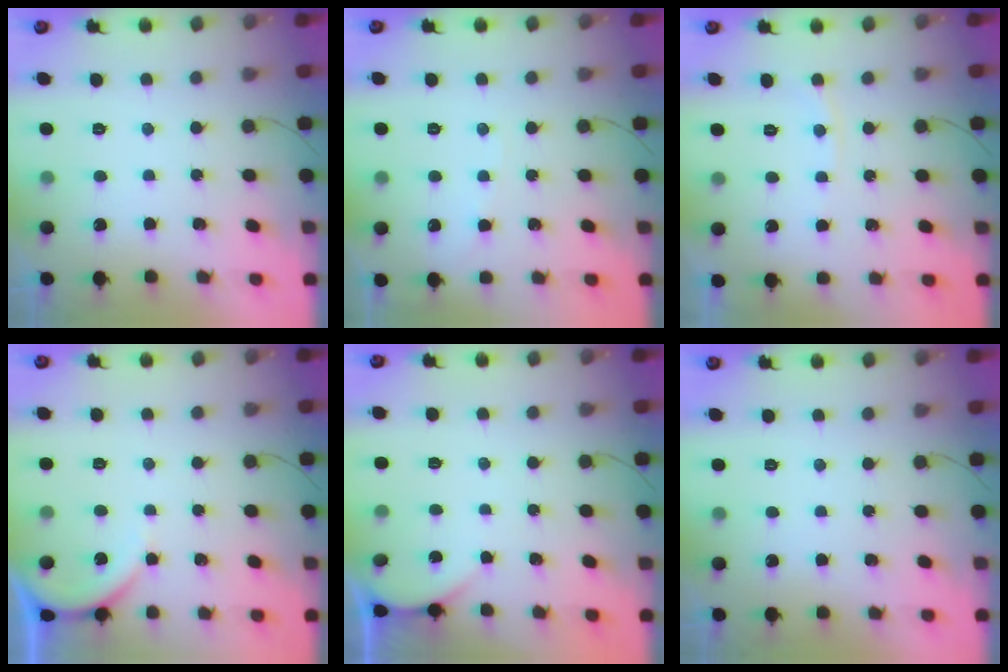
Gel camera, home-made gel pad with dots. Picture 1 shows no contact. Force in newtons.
{"total": 3.0, "press": 3.0, "slide": 0.3}
{"total": 4.1, "press": 4.1, "slide": 0.4}
{"total": 4.0, "press": 3.9, "slide": 0.6}
{"total": 2.4, "press": 2.4, "slide": 0.3}
{"total": 0.0}